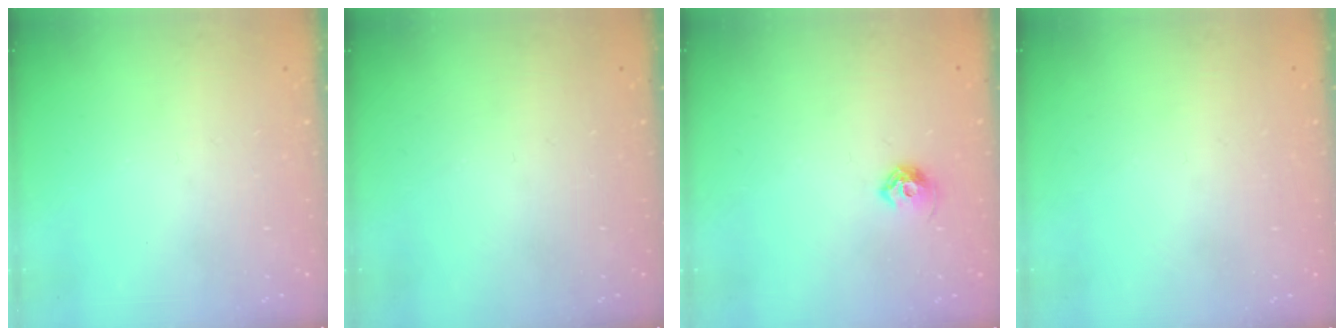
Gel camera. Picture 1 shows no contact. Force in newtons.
{"total": 0.0}
{"total": 6.1, "press": 6.0, "slide": 1.1}
{"total": 0.7, "press": 0.7, "slide": 0.1}